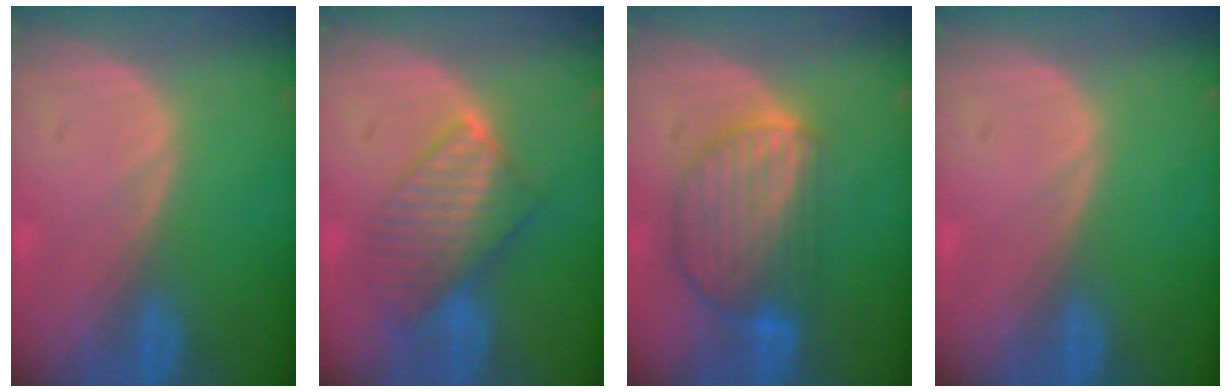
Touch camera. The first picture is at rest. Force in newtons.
{"total": 8.2, "press": 7.1, "slide": 4.2}
{"total": 9.0, "press": 7.8, "slide": 4.6}
{"total": 0.0}